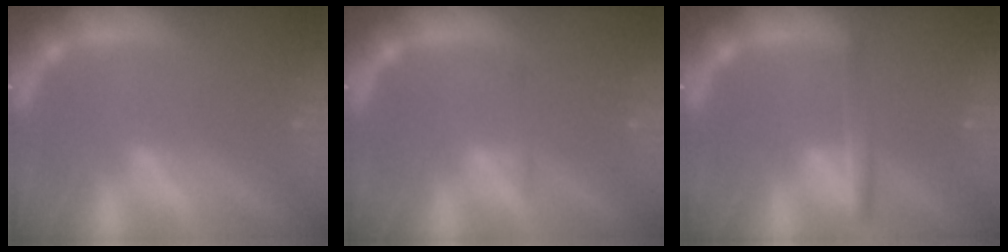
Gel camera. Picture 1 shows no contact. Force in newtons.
{"total": 0.9}
{"total": 2.5}